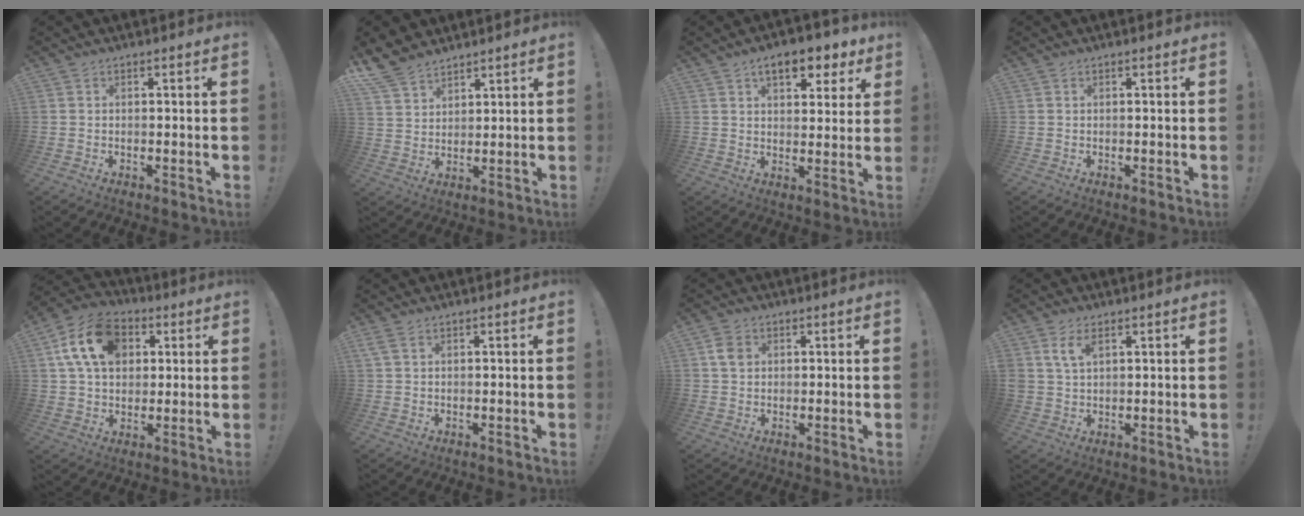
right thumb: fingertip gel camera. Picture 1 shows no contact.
{"total": 8.2, "force": [6.7, 4.0, 2.5], "torque": [-0.057, -0.038, 0.135]}
{"total": 9.7, "force": [5.6, 4.7, 6.4], "torque": [-0.087, -0.024, 0.097]}
{"total": 0.0}
{"total": 16.5, "force": [5.2, 11.9, 10.1], "torque": [-0.166, -0.001, 0.101]}
{"total": 1.9, "force": [0.8, 0.5, 1.6], "torque": [-0.034, 0.001, 0.017]}
{"total": 4.6, "force": [1.2, 3.7, 2.5], "torque": [-0.030, 0.003, 0.023]}
{"total": 5.1, "force": [2.5, 2.4, 3.8], "torque": [-0.075, 0.000, 0.047]}